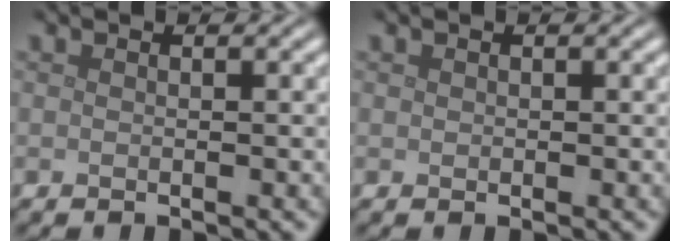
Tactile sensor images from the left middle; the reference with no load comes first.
{"total": 0.0}